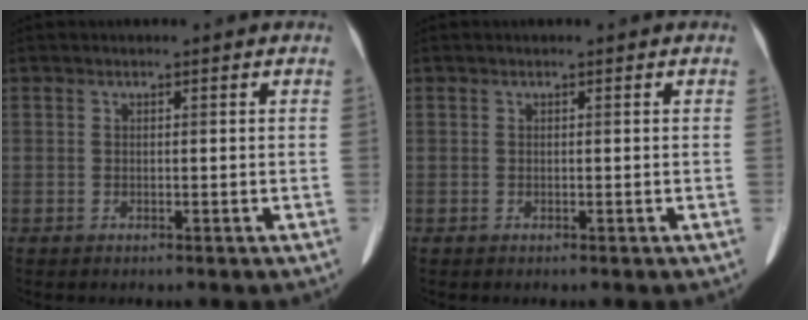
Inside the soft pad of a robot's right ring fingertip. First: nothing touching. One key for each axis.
{"total": 0.0}